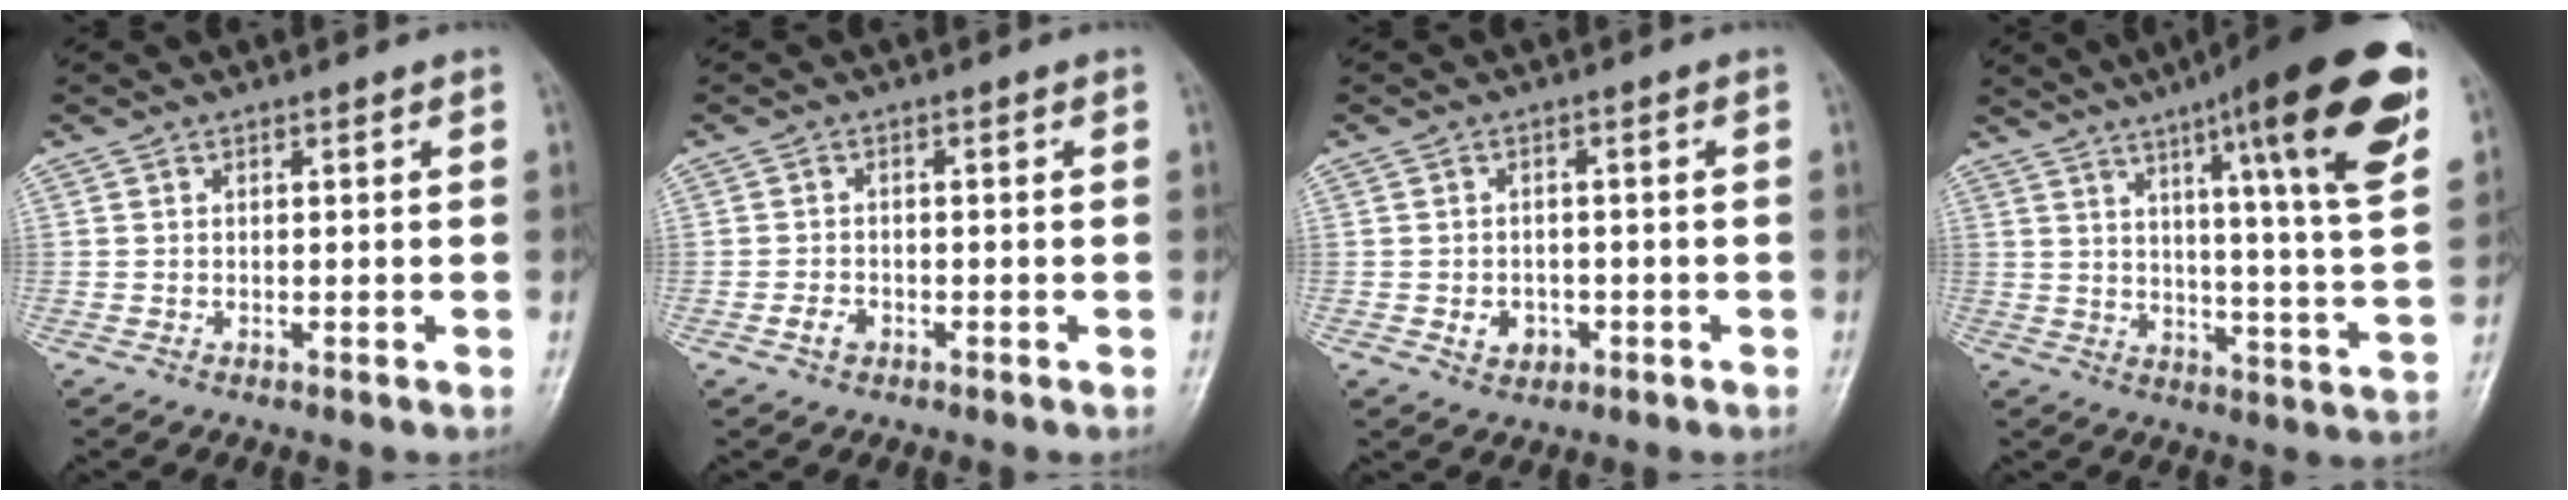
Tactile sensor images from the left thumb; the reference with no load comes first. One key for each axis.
{"total": 2.3, "fx": -1.2, "fy": 1.7, "fz": 1.1, "tx": -0.015, "ty": 0.008, "tz": -0.021}
{"total": 3.7, "fx": -1.2, "fy": 3.0, "fz": 1.7, "tx": -0.013, "ty": 0.005, "tz": -0.013}
{"total": 22.9, "fx": 12.0, "fy": 3.0, "fz": 19.3, "tx": -0.257, "ty": -0.037, "tz": 0.167}